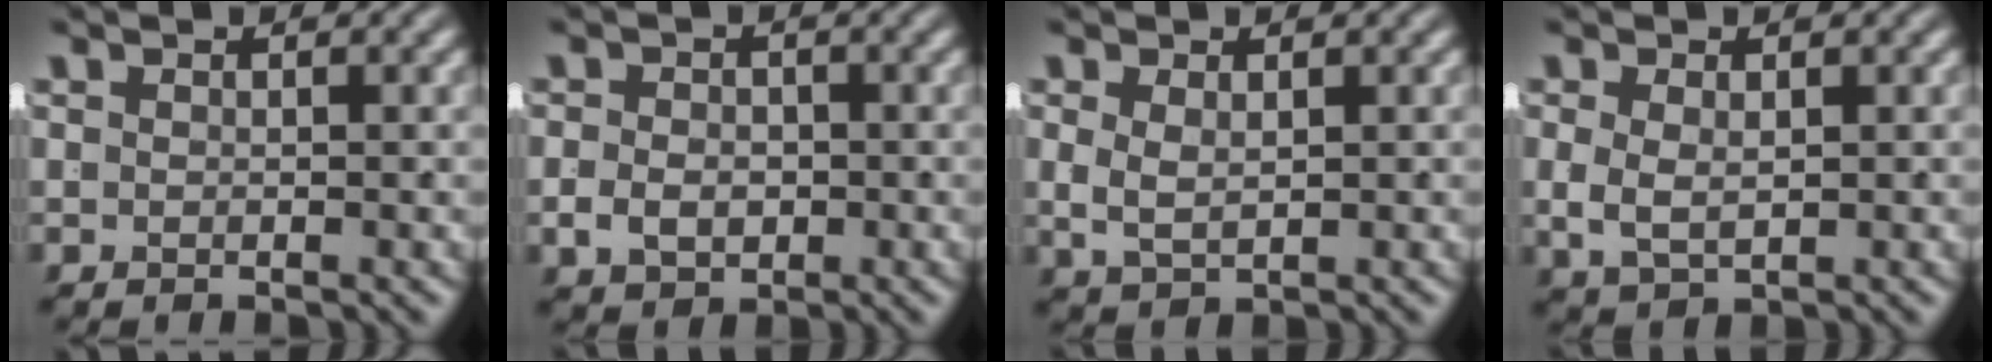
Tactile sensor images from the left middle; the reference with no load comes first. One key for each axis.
{"total": 2.3, "fx": -0.7, "fy": 1.7, "fz": 1.4, "tx": -0.019, "ty": -0.002, "tz": -0.007}
{"total": 2.4, "fx": 0.5, "fy": 1.7, "fz": 1.6, "tx": -0.038, "ty": -0.005, "tz": 0.020}
{"total": 2.6, "fx": 0.2, "fy": 1.9, "fz": 1.8, "tx": -0.045, "ty": -0.007, "tz": 0.017}